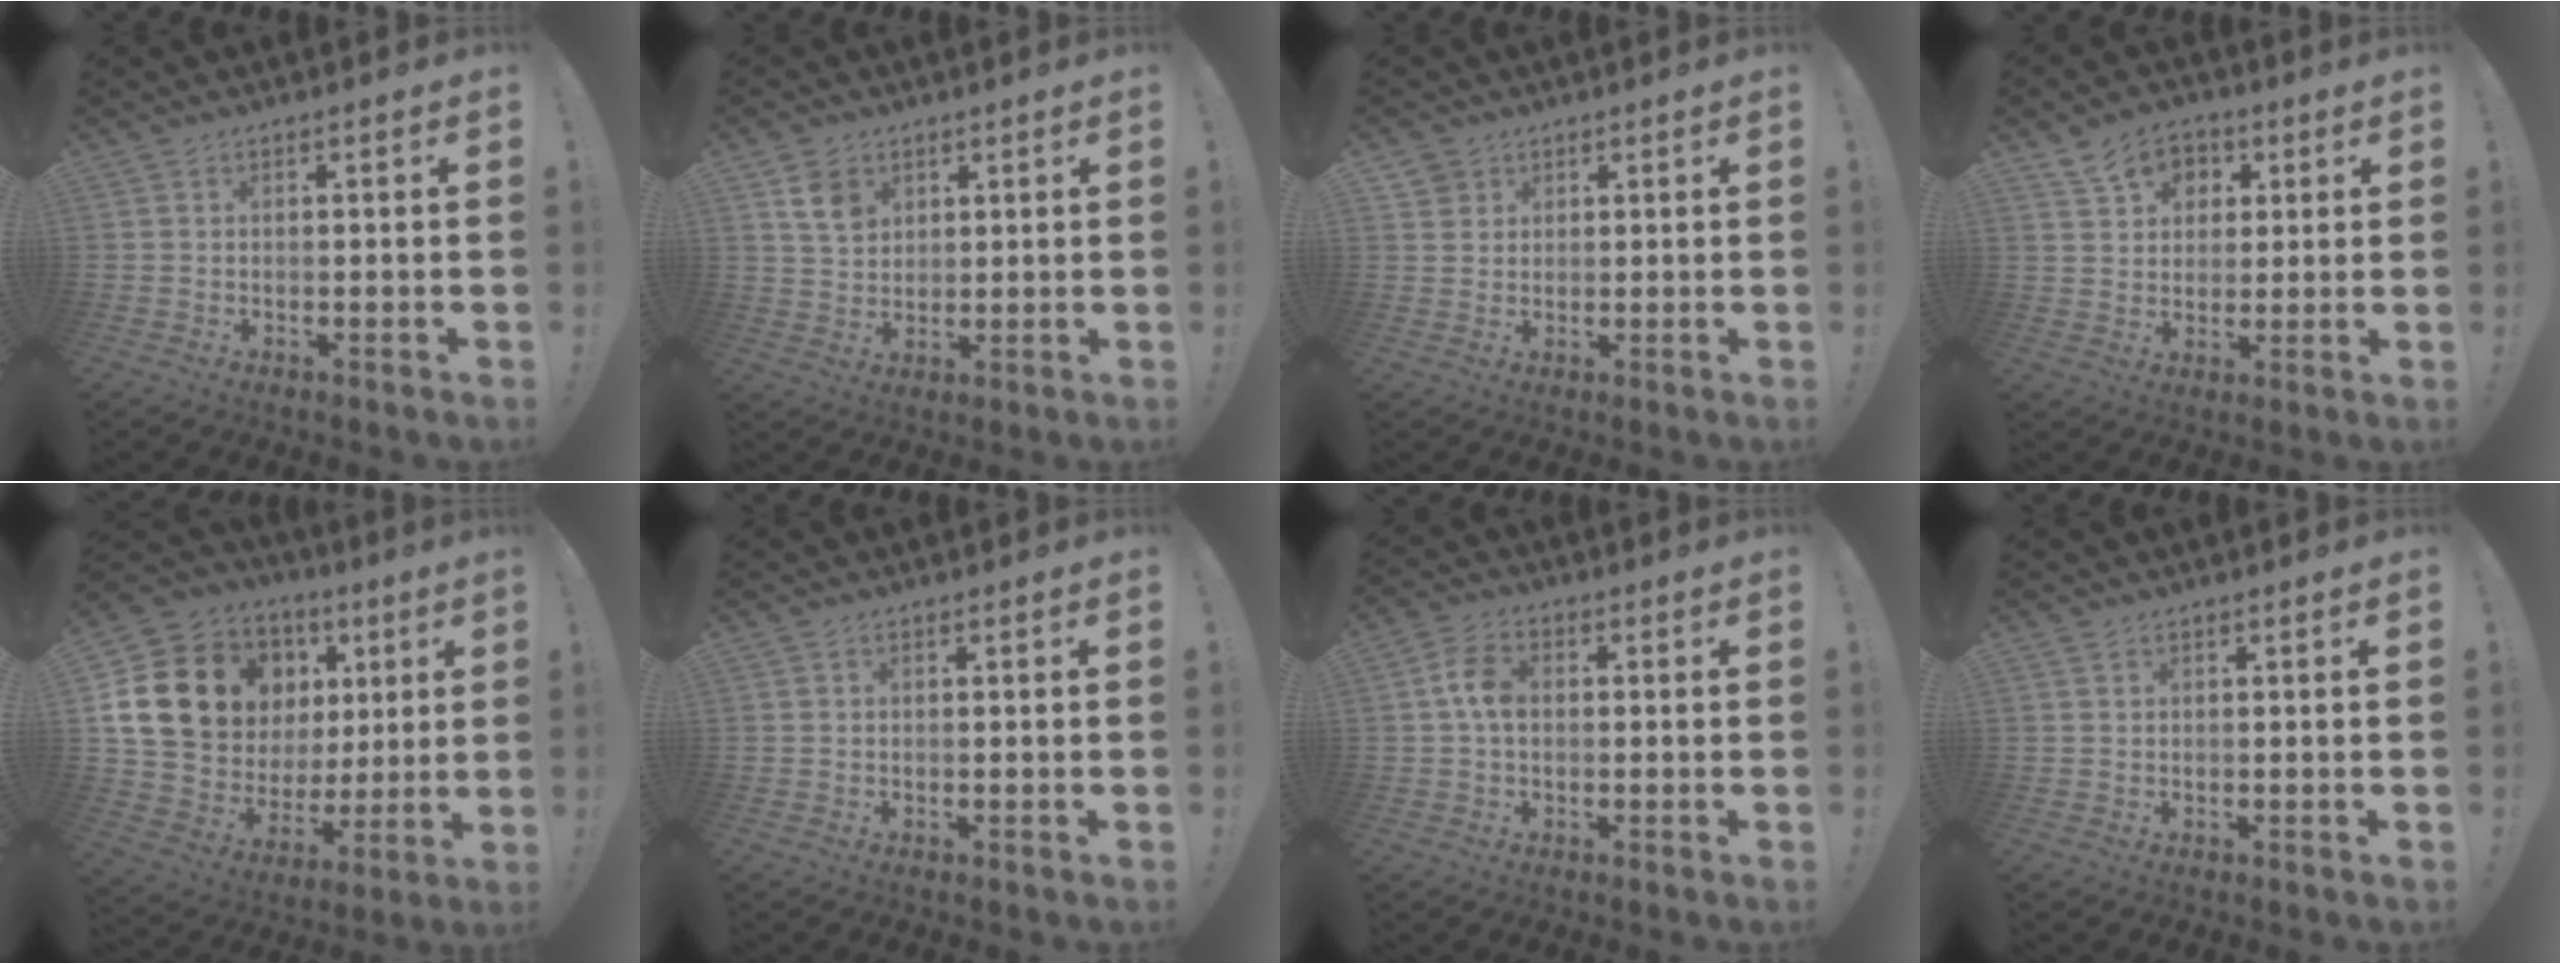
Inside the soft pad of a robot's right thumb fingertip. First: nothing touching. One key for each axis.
{"total": 7.6, "fx": 4.0, "fy": 5.7, "fz": 3.0, "tx": -0.034, "ty": -0.019, "tz": 0.077}
{"total": 3.6, "fx": 2.1, "fy": 2.9, "fz": 0.2, "tx": 0.000, "ty": -0.010, "tz": 0.038}
{"total": 9.9, "fx": 4.6, "fy": 7.8, "fz": 3.9, "tx": -0.053, "ty": -0.020, "tz": 0.091}
{"total": 20.3, "fx": 8.1, "fy": 15.2, "fz": 10.8, "tx": -0.185, "ty": -0.037, "tz": 0.190}
{"total": 0.0}
{"total": 7.2, "fx": 0.4, "fy": 4.9, "fz": 5.3, "tx": -0.100, "ty": 0.011, "tz": 0.009}
{"total": 0.7, "fx": 0.5, "fy": 0.5, "fz": 0.2, "tx": 0.004, "ty": -0.003, "tz": 0.009}